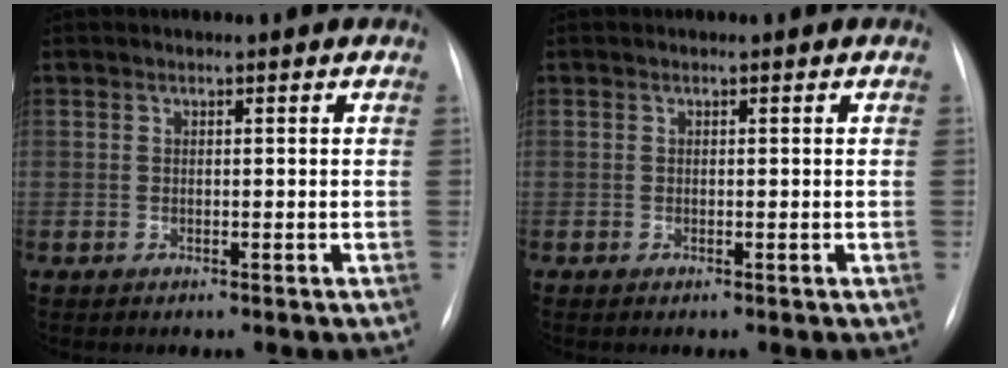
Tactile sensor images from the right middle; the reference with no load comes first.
{"total": 0.0}